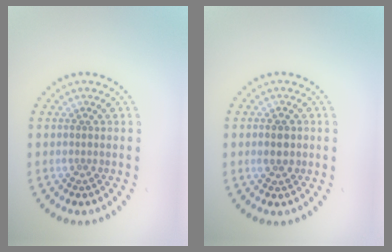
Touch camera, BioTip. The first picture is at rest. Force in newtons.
{"total": 2.3, "press": 2.3, "slide": 0.0}